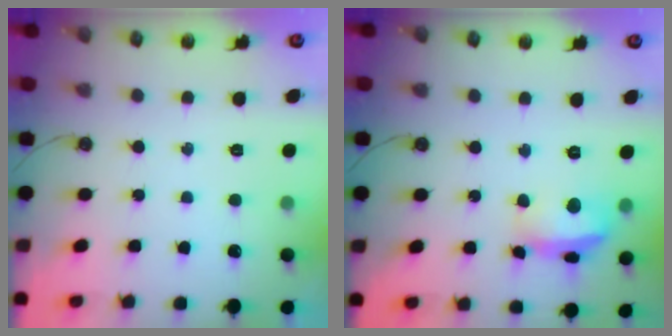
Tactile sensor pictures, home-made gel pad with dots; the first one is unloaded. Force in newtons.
{"total": 12.4, "press": 12.3, "slide": 1.6}